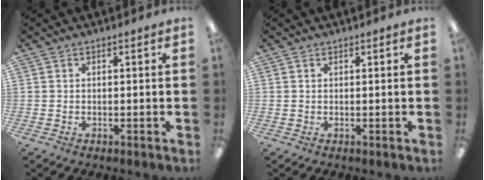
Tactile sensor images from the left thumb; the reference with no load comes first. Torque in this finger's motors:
{"motor_torque": [-0.11, -0.04, -0.22, 0.06, 0.00]}